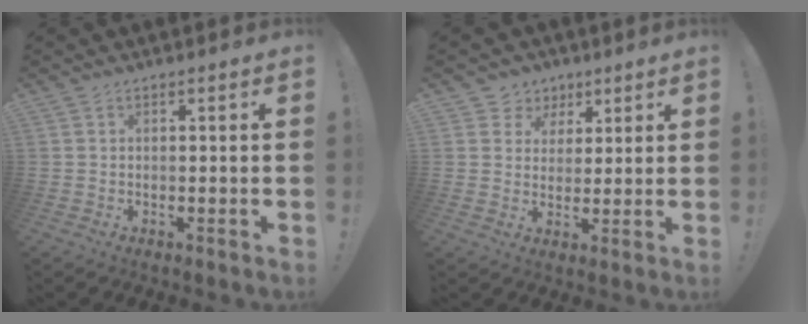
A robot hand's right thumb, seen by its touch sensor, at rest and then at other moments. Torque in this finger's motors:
{"motor_torque": [-0.03, -0.04, 0.10, -0.05, 0.00]}